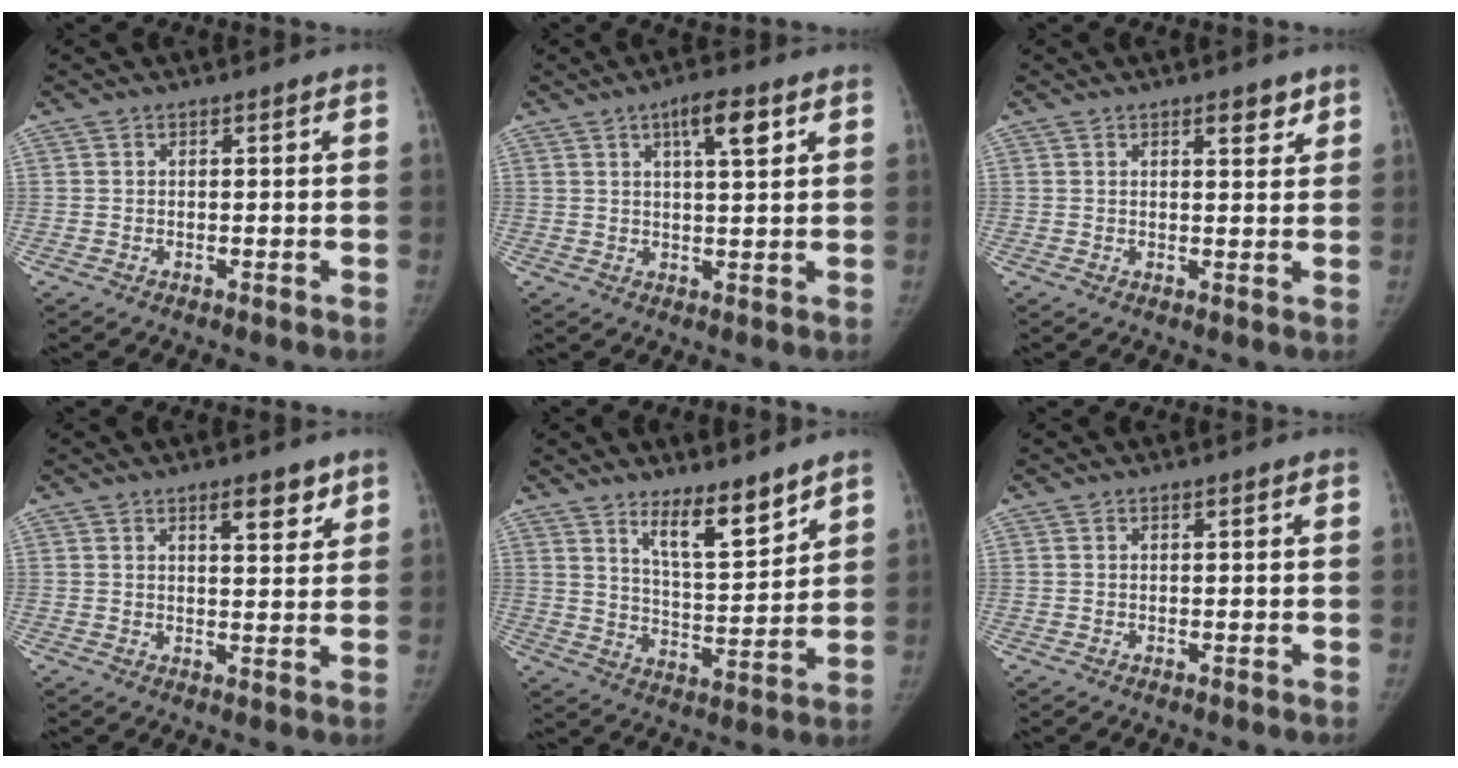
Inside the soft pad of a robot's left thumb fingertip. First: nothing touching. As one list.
[{"total": 6.1, "force": [2.9, 1.6, 5.1], "torque": [-0.074, -0.007, 0.044]}, {"total": 3.3, "force": [2.1, 1.3, 2.2], "torque": [-0.016, -0.012, 0.029]}, {"total": 5.2, "force": [3.3, 1.9, 3.6], "torque": [-0.034, -0.021, 0.048]}, {"total": 9.9, "force": [7.4, 2.5, 6.2], "torque": [-0.086, -0.067, 0.133]}, {"total": 0.0}]